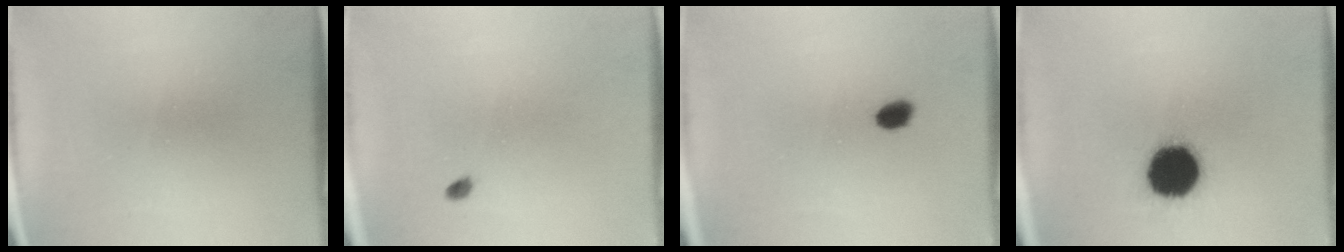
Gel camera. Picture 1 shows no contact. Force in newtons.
{"total": 1.6}
{"total": 2.6}
{"total": 16.3}